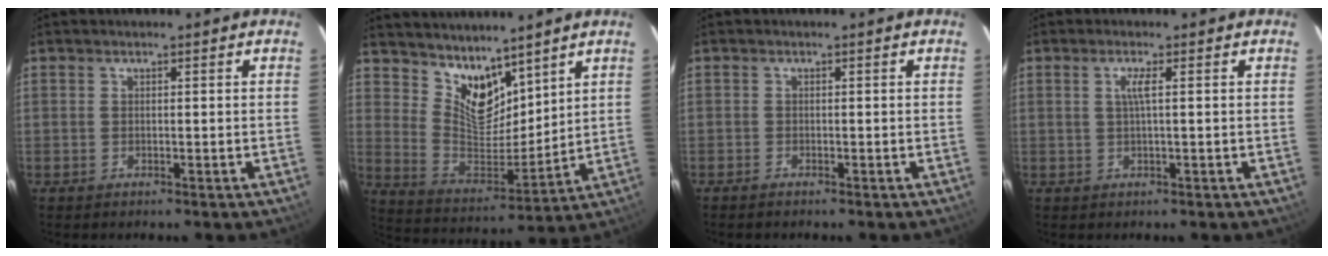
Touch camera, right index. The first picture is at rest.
{"total": 11.7, "force": [9.0, 5.4, 5.2], "torque": [-0.096, -0.006, 0.179]}
{"total": 0.9, "force": [-0.8, 0.2, 0.2], "torque": [-0.007, 0.000, -0.016]}
{"total": 1.9, "force": [0.3, -0.4, 1.9], "torque": [-0.037, -0.001, 0.006]}